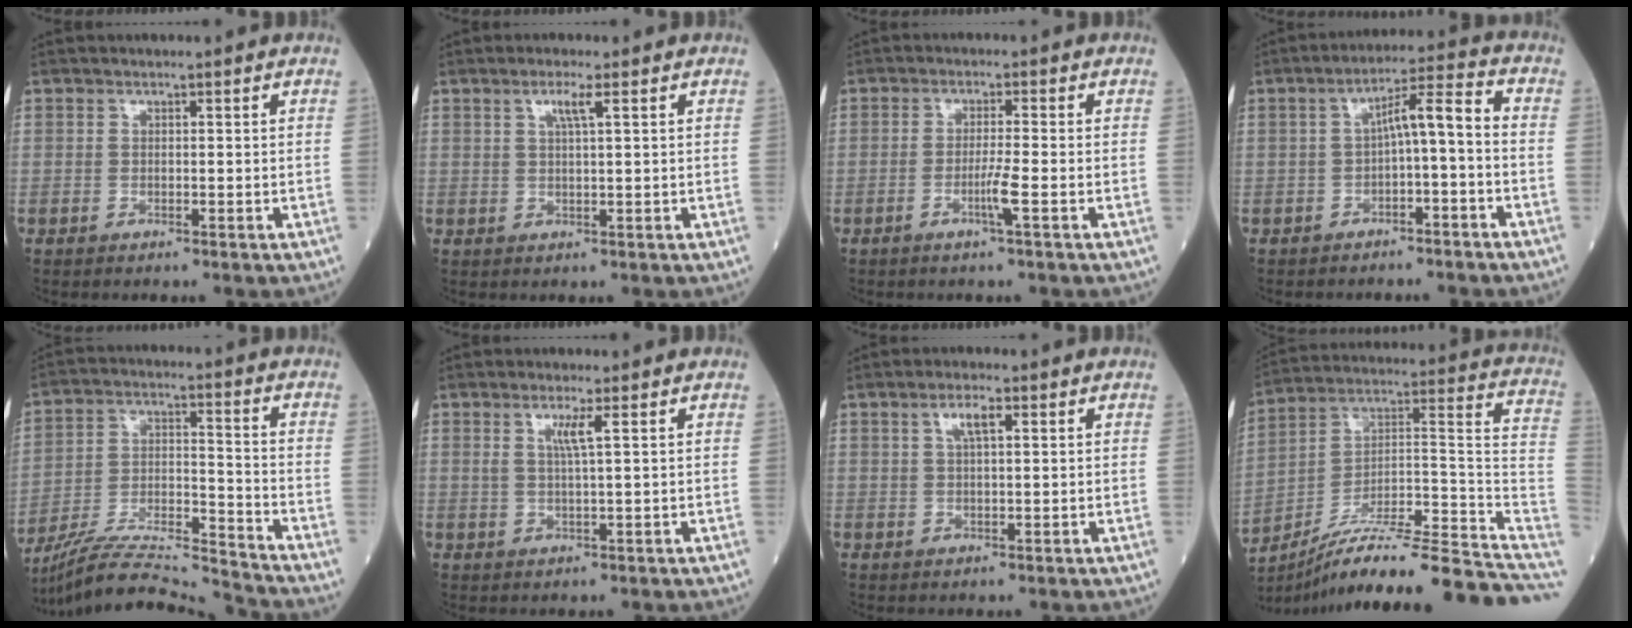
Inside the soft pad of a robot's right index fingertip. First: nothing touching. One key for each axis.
{"total": 2.6, "fx": 1.2, "fy": -0.2, "fz": 2.3, "tx": -0.047, "ty": 0.001, "tz": 0.022}
{"total": 3.2, "fx": -1.3, "fy": -0.5, "fz": 2.9, "tx": -0.060, "ty": -0.006, "tz": -0.027}
{"total": 6.0, "fx": -1.3, "fy": 1.0, "fz": 5.8, "tx": -0.090, "ty": 0.032, "tz": -0.020}
{"total": 15.5, "fx": -15.0, "fy": -1.6, "fz": 3.7, "tx": -0.068, "ty": 0.013, "tz": -0.265}
{"total": 3.0, "fx": 1.2, "fy": -0.3, "fz": 2.7, "tx": -0.057, "ty": -0.003, "tz": 0.022}
{"total": 3.3, "fx": 1.4, "fy": 0.7, "fz": 2.9, "tx": -0.059, "ty": 0.006, "tz": 0.026}
{"total": 24.7, "fx": -21.3, "fy": 0.5, "fz": 12.5, "tx": -0.112, "ty": 0.037, "tz": -0.321}